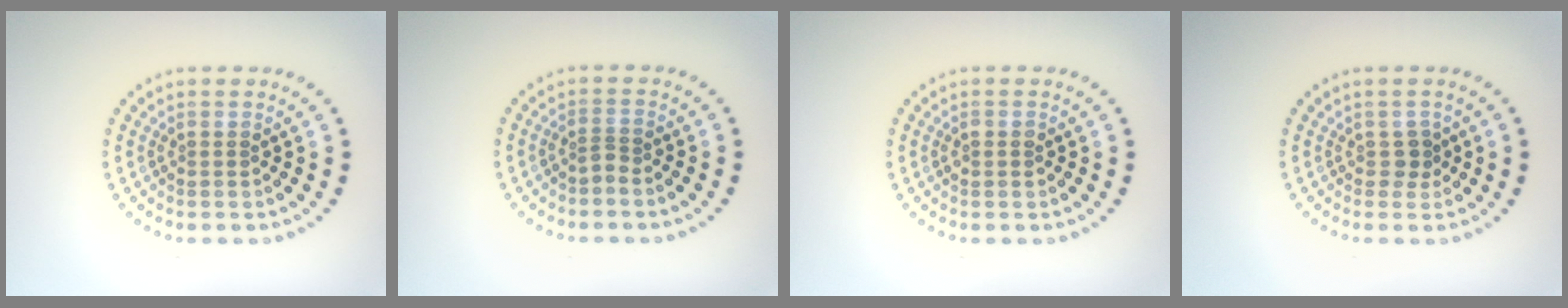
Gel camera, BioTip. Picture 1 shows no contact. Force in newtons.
{"total": 0.8, "press": 0.4, "slide": 0.7}
{"total": 1.1, "press": 1.1, "slide": 0.2}
{"total": 1.1, "press": 0.9, "slide": 0.7}